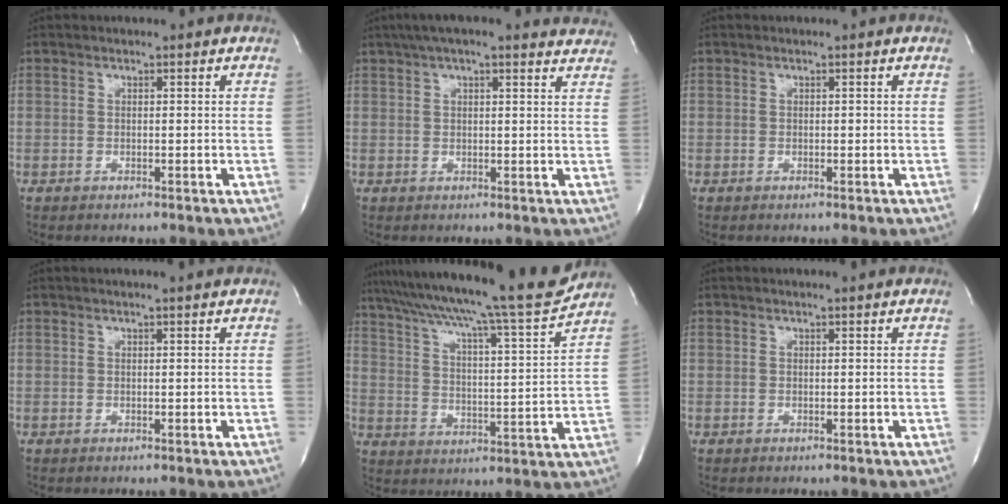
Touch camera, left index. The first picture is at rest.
{"total": 15.6, "force": [13.6, 2.9, 7.1], "torque": [-0.103, 0.042, 0.167]}
{"total": 0.0}
{"total": 2.5, "force": [2.2, -0.4, 1.2], "torque": [-0.017, 0.010, 0.029]}
{"total": 22.0, "force": [19.4, -1.0, 10.3], "torque": [-0.179, -0.029, 0.286]}
{"total": 1.6, "force": [1.4, -0.3, 0.6], "torque": [-0.012, 0.005, 0.020]}